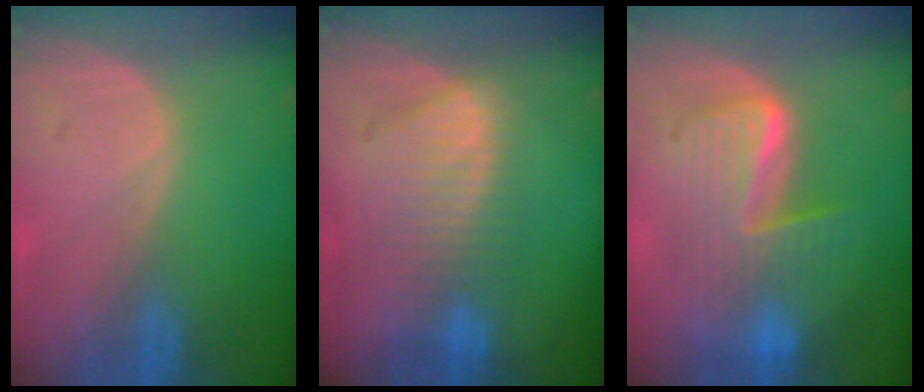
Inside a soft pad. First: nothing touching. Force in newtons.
{"total": 7.8, "press": 7.4, "slide": 2.5}
{"total": 9.4, "press": 9.4, "slide": 0.8}